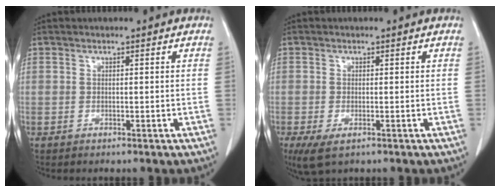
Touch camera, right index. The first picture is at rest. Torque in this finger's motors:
{"motor_torque": [0.47, -0.43, 0.13, 0.02]}